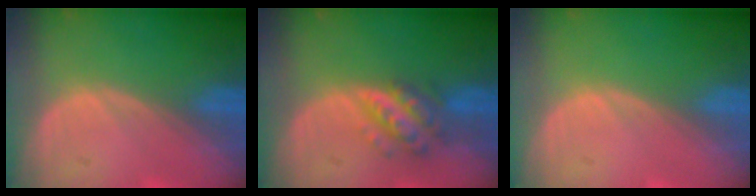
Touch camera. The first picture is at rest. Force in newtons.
{"total": 5.8, "press": 5.3, "slide": 2.4}
{"total": 0.0}